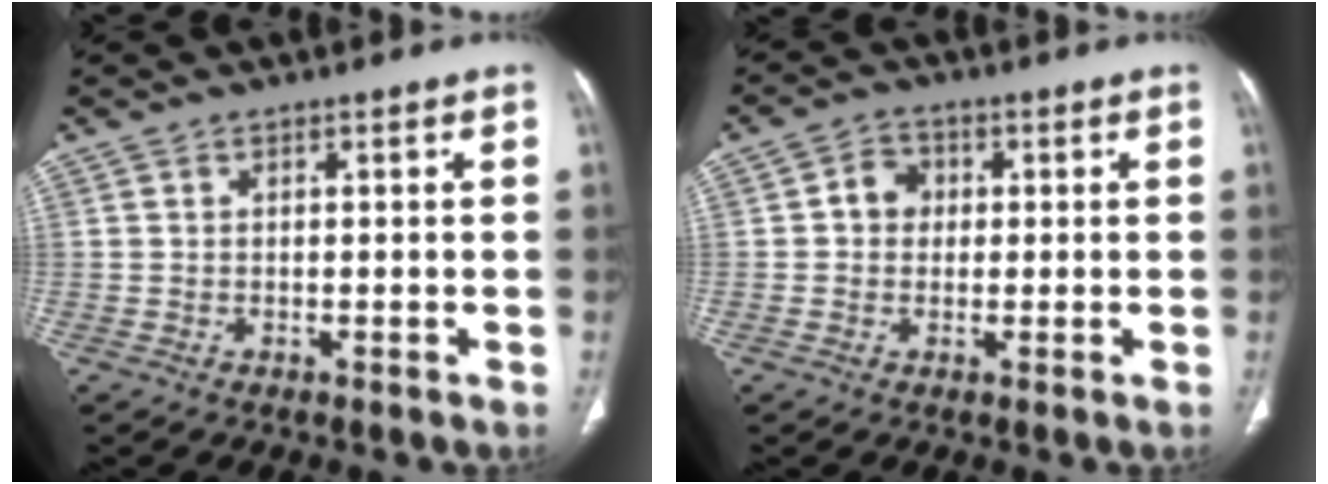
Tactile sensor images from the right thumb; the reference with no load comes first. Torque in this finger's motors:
{"motor_torque": [0.21, 1.23, 0.31, -0.14, -0.02]}